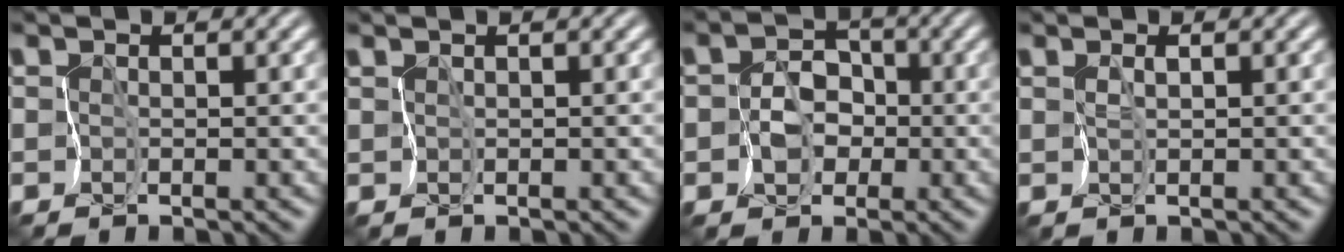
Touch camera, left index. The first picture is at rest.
{"total": 0.9, "force": [0.7, 0.0, 0.5], "torque": [-0.014, 0.002, 0.014]}
{"total": 3.0, "force": [-1.3, 2.5, 1.1], "torque": [-0.002, 0.001, -0.029]}
{"total": 0.6, "force": [0.5, -0.1, 0.3], "torque": [-0.009, -0.005, 0.013]}